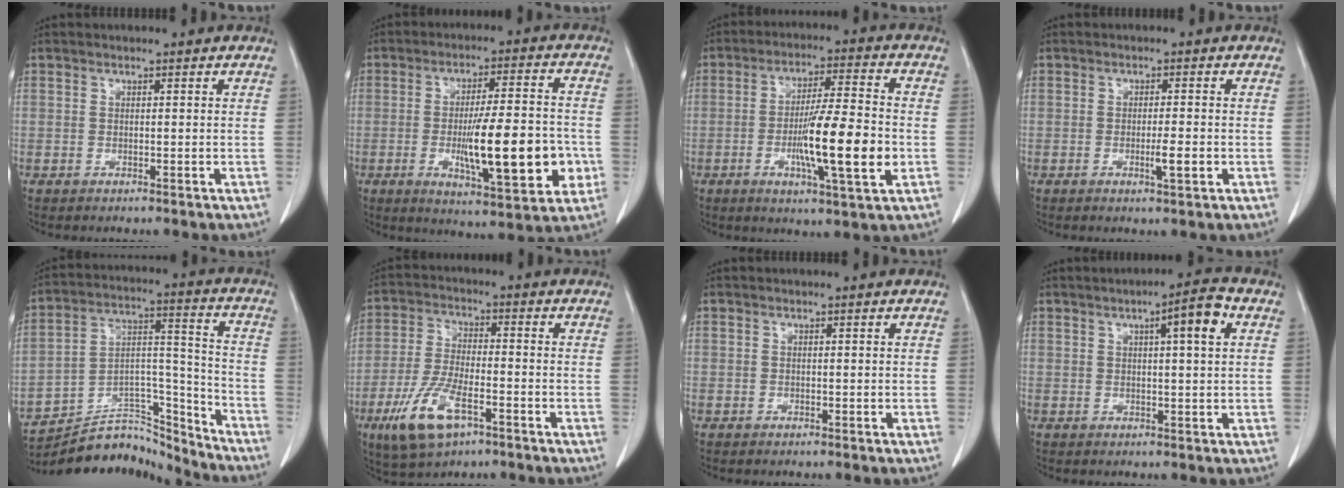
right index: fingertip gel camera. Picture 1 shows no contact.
{"total": 15.7, "force": [-3.3, 3.0, 15.0], "torque": [-0.233, -0.003, -0.042]}
{"total": 13.1, "force": [-2.9, 0.8, 12.8], "torque": [-0.214, -0.010, -0.050]}
{"total": 3.1, "force": [-0.9, 0.1, 2.9], "torque": [-0.048, -0.003, -0.012]}
{"total": 15.9, "force": [-15.4, 3.5, 1.5], "torque": [-0.019, 0.059, -0.251]}
{"total": 10.5, "force": [-5.4, 3.6, 8.3], "torque": [-0.180, -0.014, -0.096]}
{"total": 0.0}
{"total": 5.8, "force": [2.0, 0.3, 5.4], "torque": [-0.081, 0.007, 0.026]}